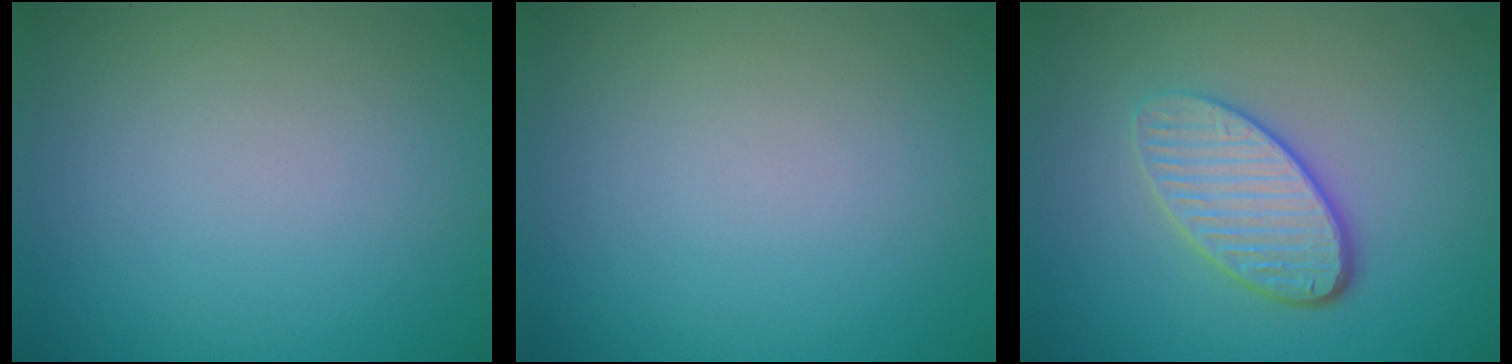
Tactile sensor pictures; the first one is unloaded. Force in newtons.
{"total": 0.0}
{"total": 4.5, "press": 3.6, "slide": 2.8}